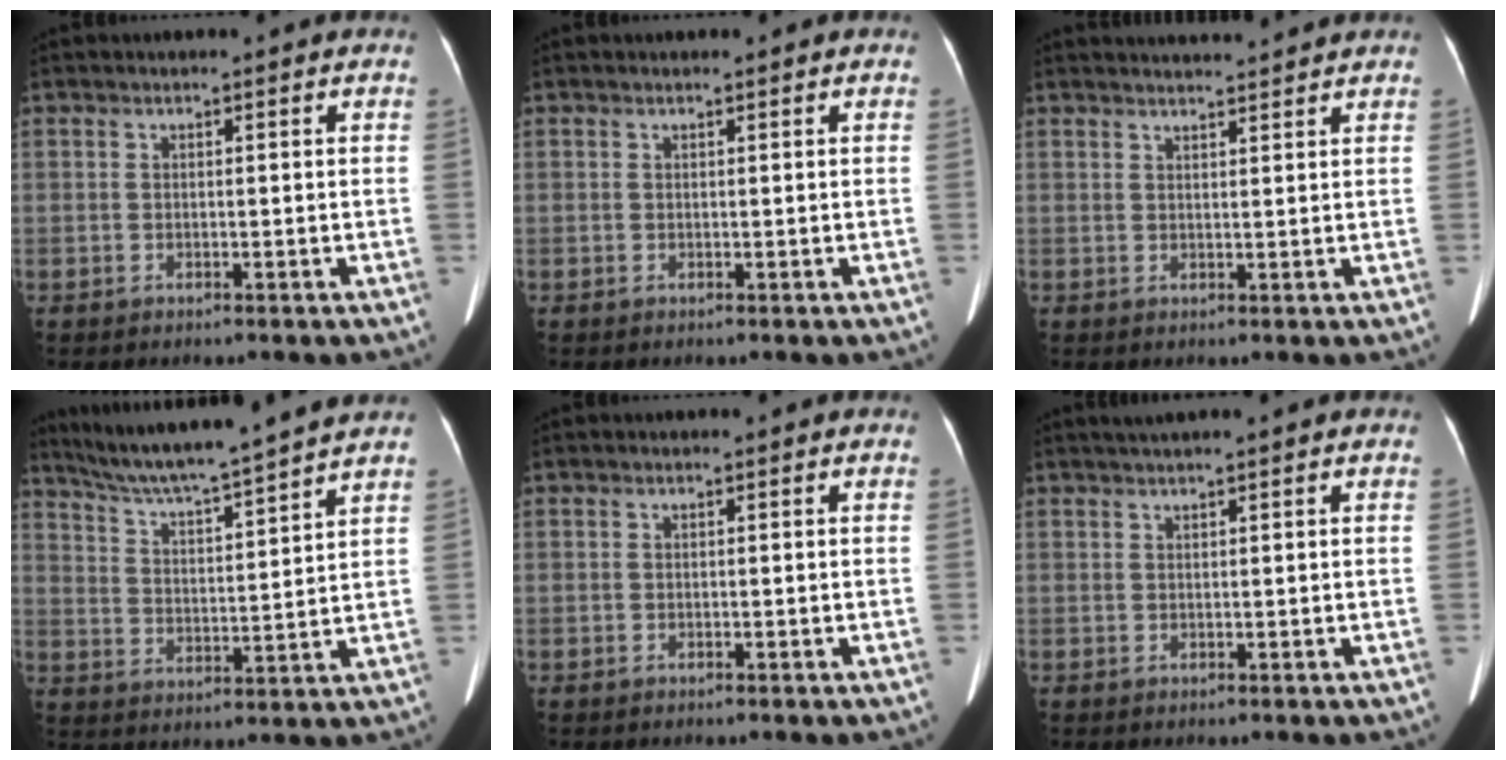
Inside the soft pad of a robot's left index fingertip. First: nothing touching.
{"total": 1.0, "force": [0.9, 0.2, 0.4], "torque": [-0.005, 0.015, 0.013]}
{"total": 6.1, "force": [5.9, -0.1, 1.3], "torque": [-0.022, 0.022, 0.073]}
{"total": 15.0, "force": [13.5, -1.3, 6.4], "torque": [-0.114, 0.004, 0.210]}
{"total": 0.0}
{"total": 2.8, "force": [2.2, -0.2, 1.7], "torque": [-0.022, 0.028, 0.037]}